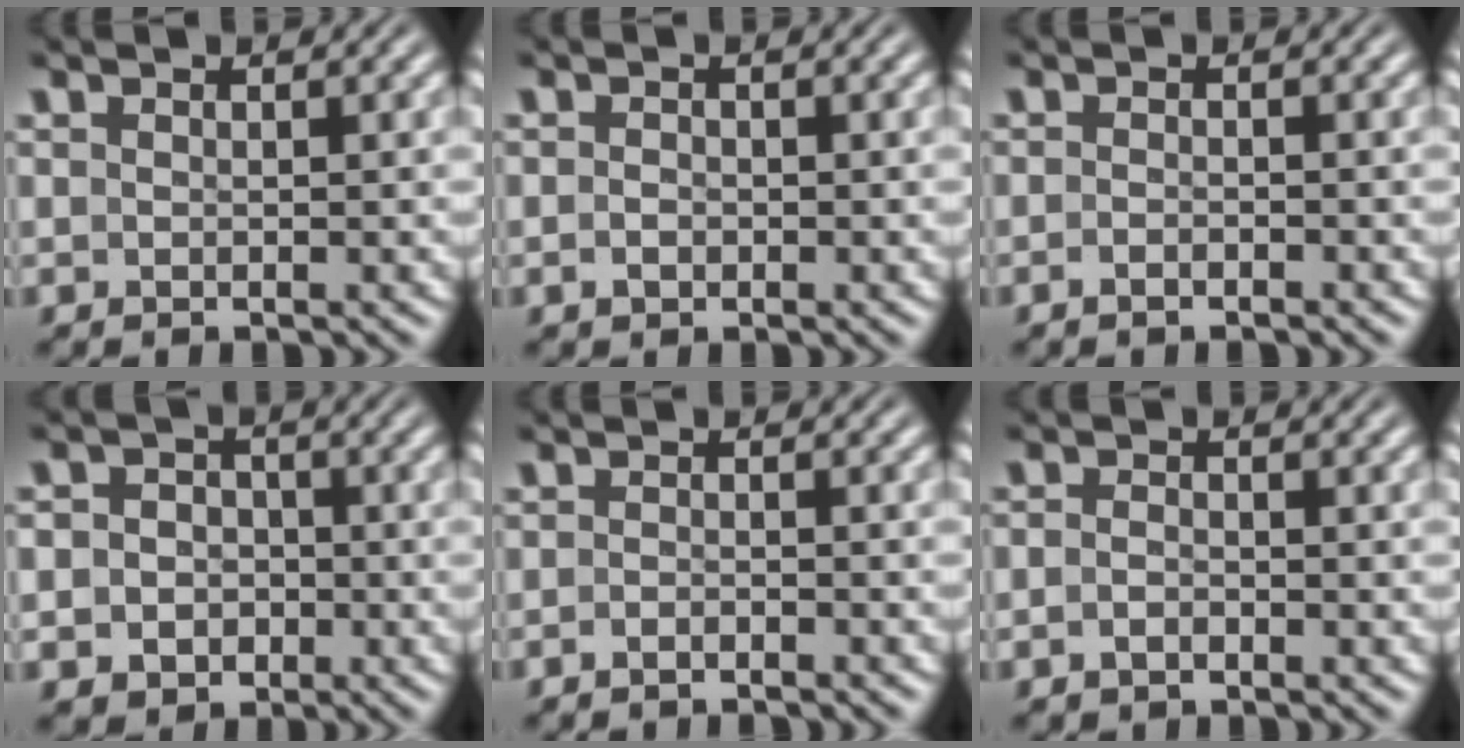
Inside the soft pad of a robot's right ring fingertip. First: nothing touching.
{"total": 0.7, "force": [-0.5, 0.4, 0.3], "torque": [-0.008, -0.006, -0.004]}
{"total": 1.2, "force": [-1.2, 0.0, 0.2], "torque": [-0.007, -0.002, -0.020]}
{"total": 6.4, "force": [-1.5, 5.9, 1.9], "torque": [-0.043, -0.021, -0.026]}
{"total": 1.5, "force": [-1.5, 0.1, 0.1], "torque": [-0.006, -0.003, -0.026]}
{"total": 1.4, "force": [-1.1, 0.8, 0.4], "torque": [-0.014, -0.006, -0.019]}